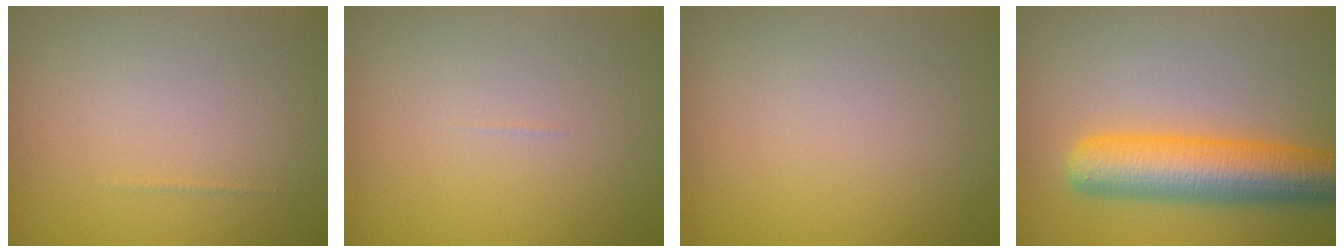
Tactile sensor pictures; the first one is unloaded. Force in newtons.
{"total": 0.0}
{"total": 0.0}
{"total": 8.0, "press": 8.0, "slide": 0.1}